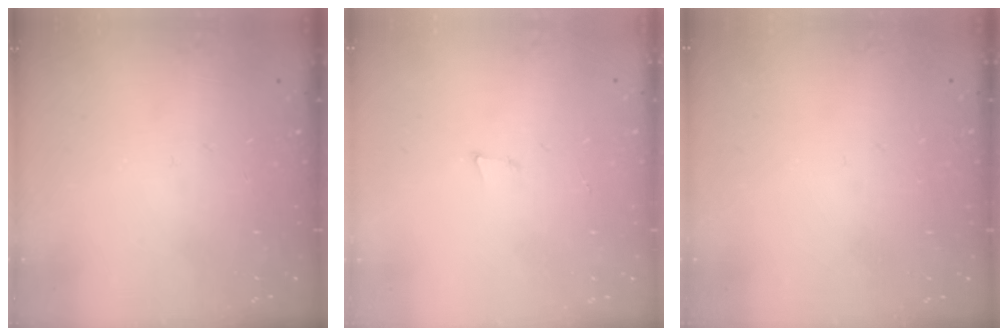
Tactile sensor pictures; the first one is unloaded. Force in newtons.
{"total": 3.5, "press": 2.3, "slide": 2.6}
{"total": 1.6, "press": 1.6, "slide": 0.1}